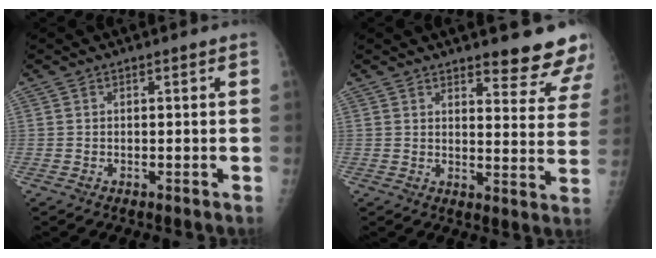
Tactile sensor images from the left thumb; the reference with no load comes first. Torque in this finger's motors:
{"motor_torque": [0.25, 0.16, -0.01, -0.22, 0.08]}